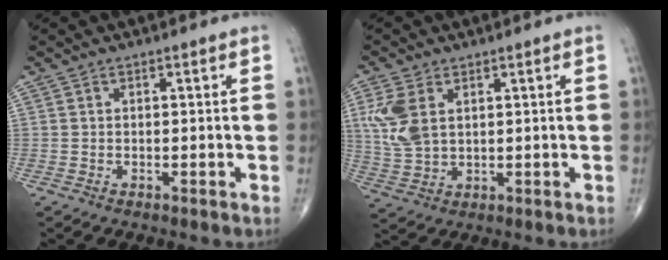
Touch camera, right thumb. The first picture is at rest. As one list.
[{"total": 8.0, "force": [2.4, 4.9, 5.9], "torque": [-0.138, -0.002, 0.058]}]